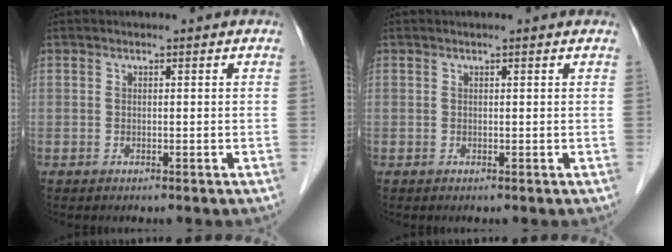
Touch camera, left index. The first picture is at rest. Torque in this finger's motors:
{"motor_torque": [0.18, -0.06, -0.01, -0.01]}